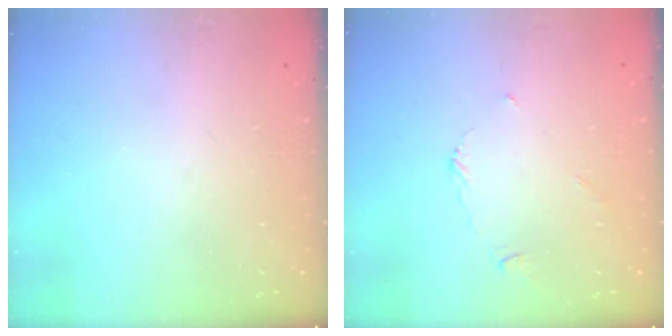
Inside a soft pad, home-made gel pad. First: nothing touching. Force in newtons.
{"total": 2.7, "press": 2.7, "slide": 0.3}